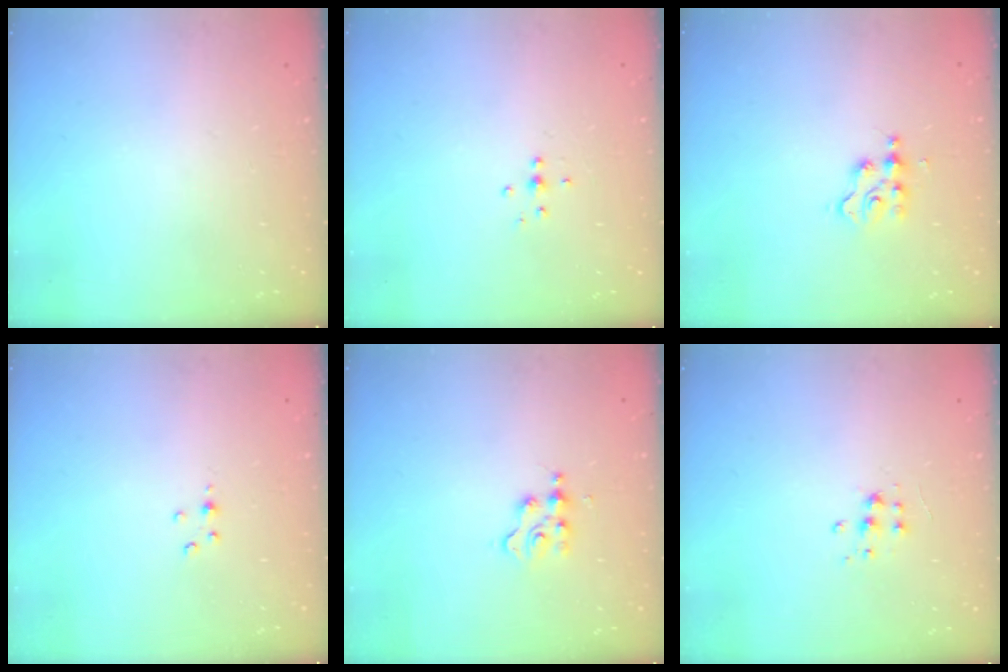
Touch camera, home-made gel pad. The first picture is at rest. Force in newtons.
{"total": 4.2, "press": 4.1, "slide": 0.8}
{"total": 2.7, "press": 2.6, "slide": 0.3}
{"total": 2.0, "press": 2.0, "slide": 0.3}
{"total": 2.3, "press": 2.3, "slide": 0.3}
{"total": 4.6, "press": 4.6, "slide": 0.5}